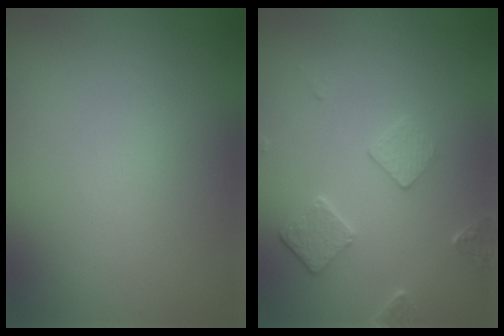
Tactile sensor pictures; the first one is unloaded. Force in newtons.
{"total": 2.3, "press": 1.6, "slide": 1.6}